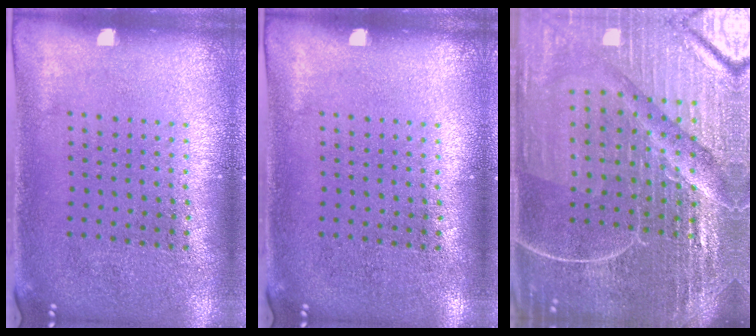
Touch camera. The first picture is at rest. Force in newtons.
{"total": 0.0}
{"total": 6.9, "press": 6.0, "slide": 3.3}